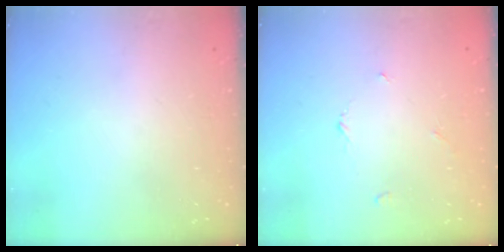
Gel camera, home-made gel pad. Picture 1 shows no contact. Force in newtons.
{"total": 3.0, "press": 2.9, "slide": 0.4}